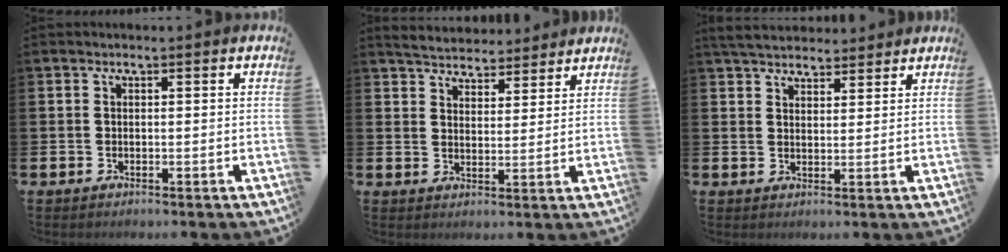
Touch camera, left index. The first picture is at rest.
{"total": 4.8, "force": [4.7, 0.9, 0.1], "torque": [-0.018, -0.027, 0.085]}
{"total": 4.8, "force": [4.6, 1.3, 0.7], "torque": [-0.028, -0.017, 0.086]}